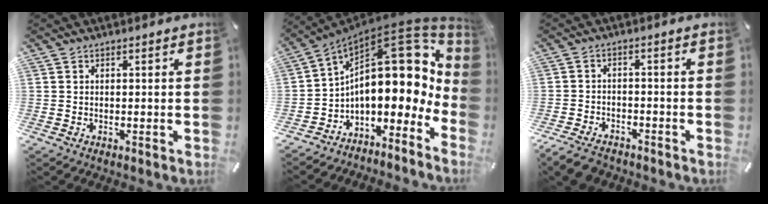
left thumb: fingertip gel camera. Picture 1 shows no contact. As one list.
[{"total": 22.5, "force": [6.9, 12.3, 17.6], "torque": [-0.250, -0.073, 0.123]}, {"total": 4.6, "force": [-3.7, 2.1, 1.6], "torque": [-0.044, 0.015, -0.075]}]